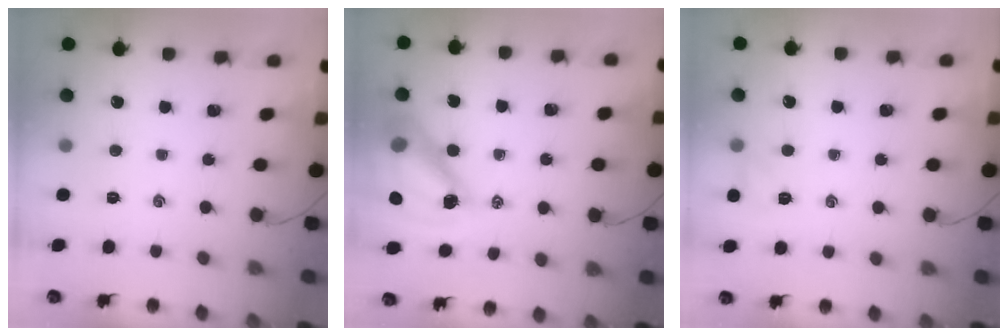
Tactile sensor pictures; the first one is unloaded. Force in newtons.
{"total": 14.7, "press": 14.0, "slide": 4.3}
{"total": 4.1, "press": 3.9, "slide": 1.2}